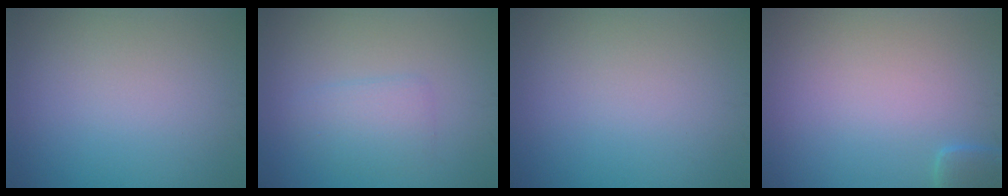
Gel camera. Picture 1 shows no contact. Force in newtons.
{"total": 2.3, "press": 2.3, "slide": 0.1}
{"total": 0.0}
{"total": 1.9, "press": 1.9, "slide": 0.2}